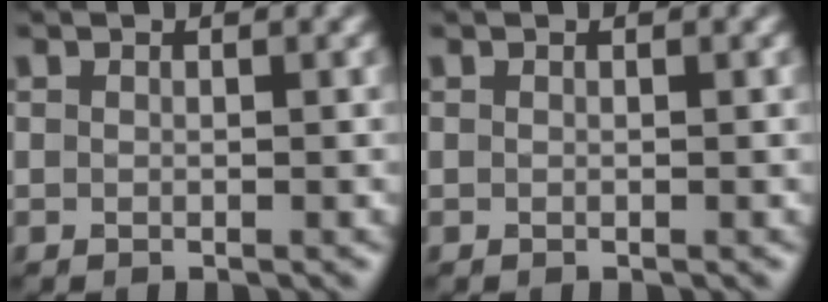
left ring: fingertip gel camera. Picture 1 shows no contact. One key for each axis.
{"total": 0.0}